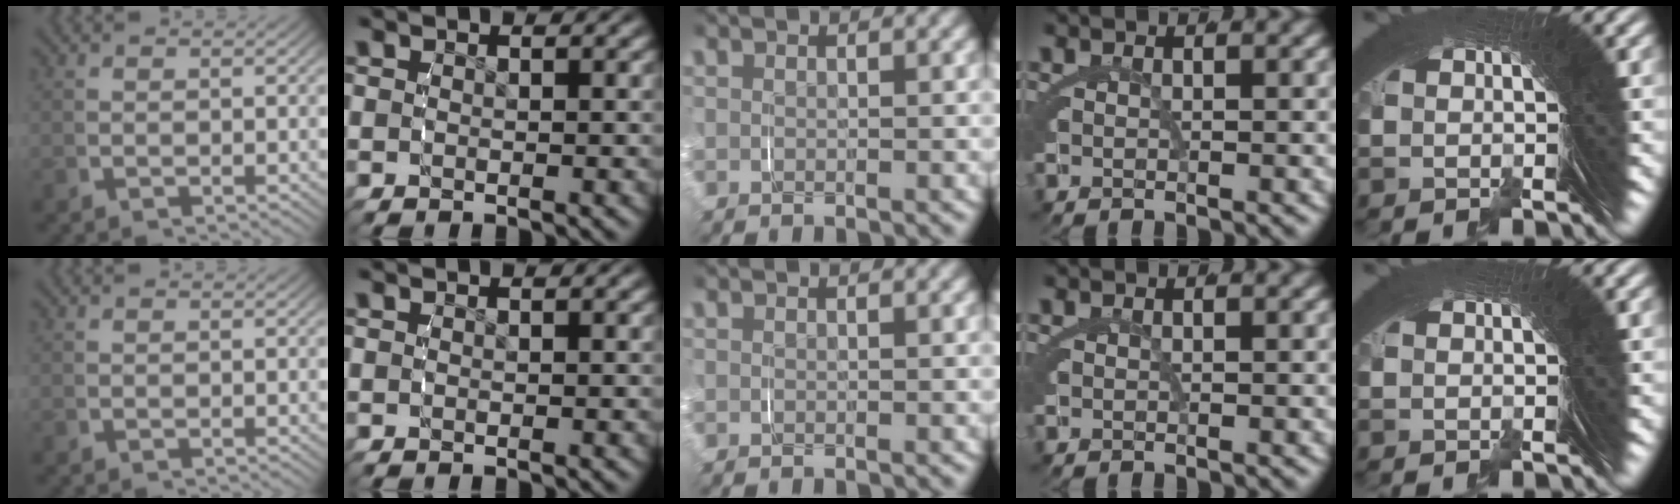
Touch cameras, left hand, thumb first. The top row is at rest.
{}